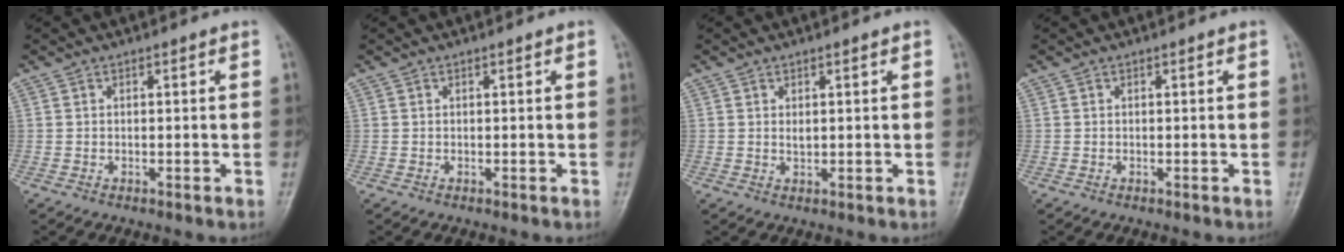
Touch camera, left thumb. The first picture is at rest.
{"total": 0.0}
{"total": 1.3, "force": [0.5, 0.6, 1.0], "torque": [-0.016, -0.003, 0.011]}
{"total": 0.0}